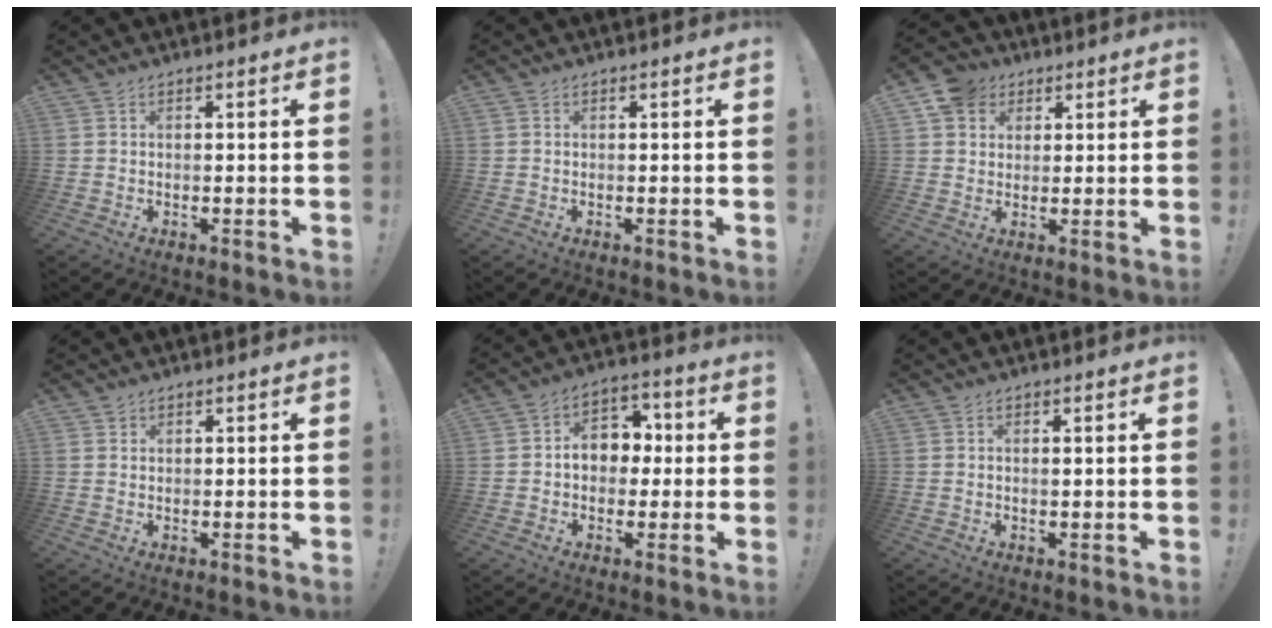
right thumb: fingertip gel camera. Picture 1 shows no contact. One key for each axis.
{"total": 0.0}
{"total": 7.4, "fx": 3.3, "fy": 6.3, "fz": 1.8, "tx": -0.033, "ty": -0.013, "tz": 0.068}
{"total": 0.8, "fx": 0.6, "fy": 0.6, "fz": 0.1, "tx": -0.001, "ty": 0.000, "tz": 0.011}
{"total": 9.6, "fx": 0.4, "fy": 7.9, "fz": 5.4, "tx": -0.068, "ty": 0.010, "tz": 0.012}
{"total": 0.8, "fx": 0.5, "fy": -0.3, "fz": 0.5, "tx": 0.004, "ty": -0.008, "tz": 0.006}